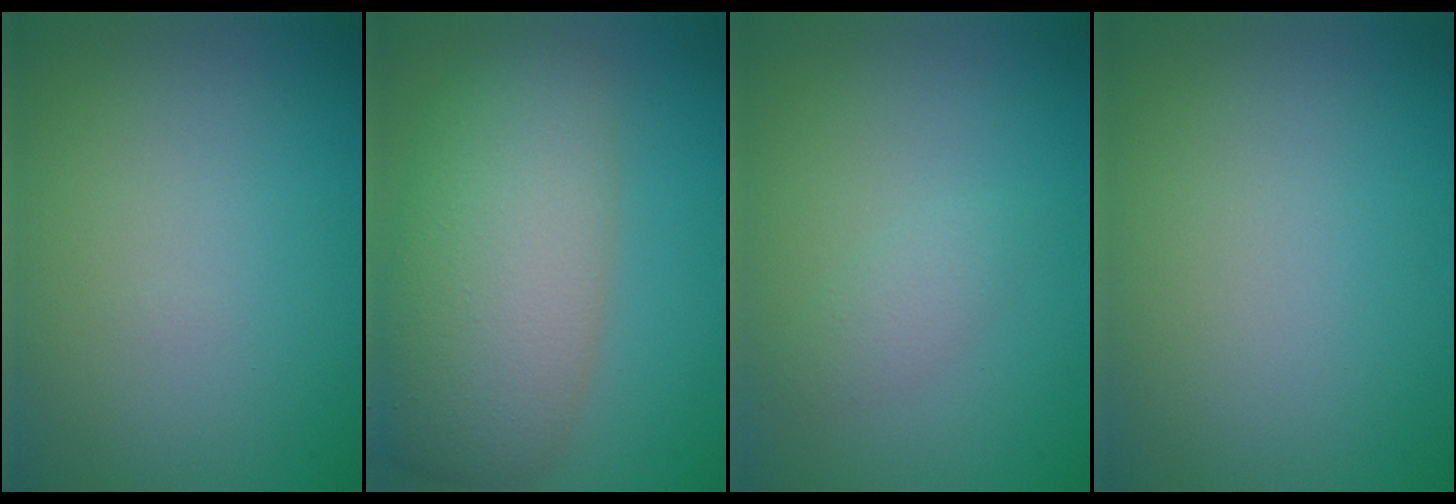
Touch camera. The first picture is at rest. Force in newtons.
{"total": 8.9, "press": 8.9, "slide": 0.2}
{"total": 1.3, "press": 1.3, "slide": 0.0}
{"total": 0.0}